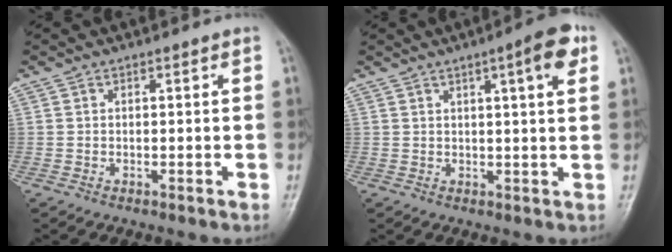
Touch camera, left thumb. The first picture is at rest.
{"total": 6.9, "force": [3.1, 1.0, 6.0], "torque": [-0.080, -0.004, 0.040]}